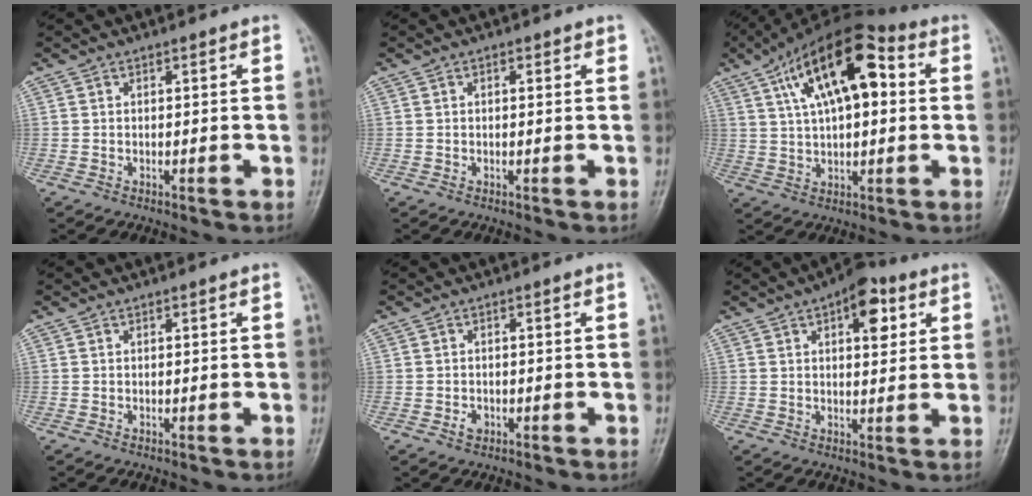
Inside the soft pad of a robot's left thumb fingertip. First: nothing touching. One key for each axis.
{"total": 1.0, "fx": 0.4, "fy": 0.6, "fz": 0.7, "tx": -0.008, "ty": 0.000, "tz": 0.002}
{"total": 17.5, "fx": 5.3, "fy": 8.1, "fz": 14.6, "tx": -0.226, "ty": 0.021, "tz": 0.077}
{"total": 0.0}
{"total": 1.7, "fx": -0.7, "fy": 1.2, "fz": 0.8, "tx": -0.009, "ty": 0.005, "tz": -0.012}
{"total": 8.4, "fx": 3.5, "fy": 4.1, "fz": 6.5, "tx": -0.060, "ty": -0.005, "tz": 0.041}